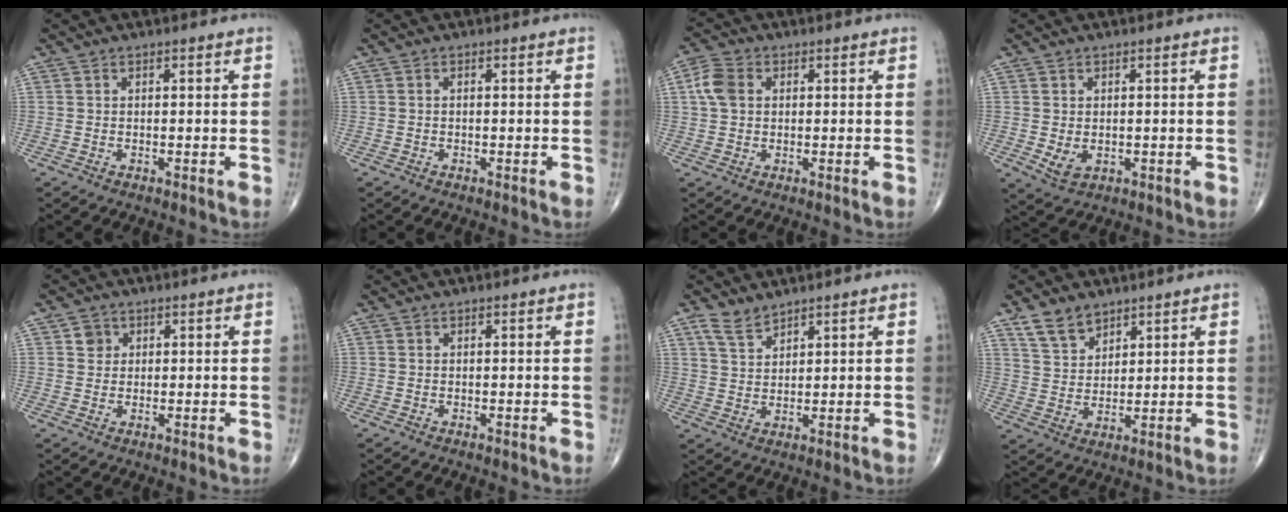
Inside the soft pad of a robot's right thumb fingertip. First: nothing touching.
{"total": 0.0}
{"total": 5.1, "force": [1.1, 3.7, 3.3], "torque": [-0.069, 0.010, 0.018]}
{"total": 3.2, "force": [-0.1, 2.1, 2.4], "torque": [-0.037, -0.005, 0.008]}
{"total": 2.4, "force": [0.9, 2.1, 0.5], "torque": [0.004, -0.004, 0.012]}
{"total": 0.0}
{"total": 4.0, "force": [3.3, 1.8, 1.4], "torque": [-0.020, -0.018, 0.071]}
{"total": 6.7, "force": [4.9, 3.8, 2.6], "torque": [-0.031, -0.027, 0.100]}